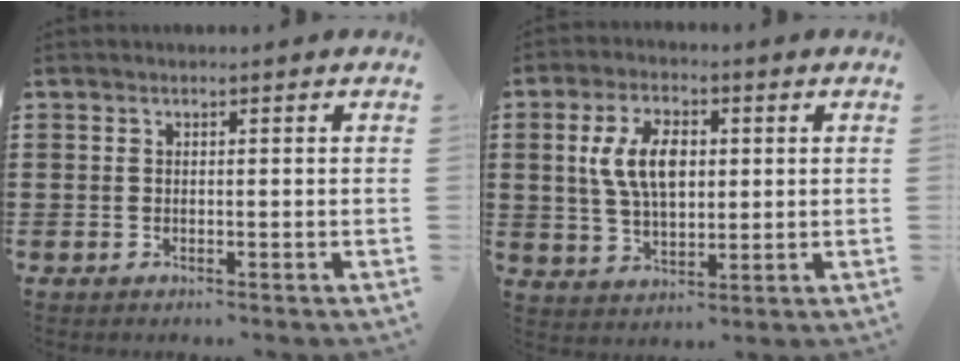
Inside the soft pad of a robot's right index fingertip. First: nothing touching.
{"total": 8.2, "force": [1.4, 4.4, 6.8], "torque": [-0.146, 0.008, 0.018]}